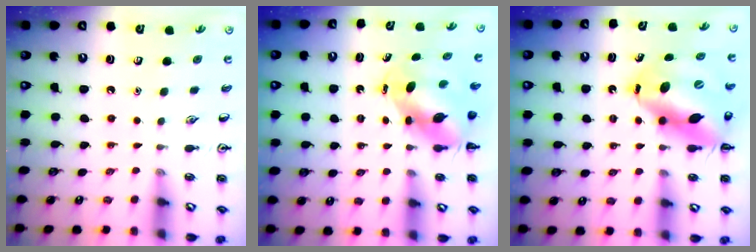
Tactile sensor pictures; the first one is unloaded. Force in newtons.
{"total": 7.3, "press": 7.2, "slide": 0.9}
{"total": 15.7, "press": 15.1, "slide": 4.4}